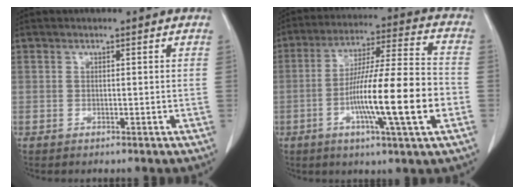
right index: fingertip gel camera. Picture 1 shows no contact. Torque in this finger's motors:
{"motor_torque": [1.76, -0.37, 1.05, 0.21]}